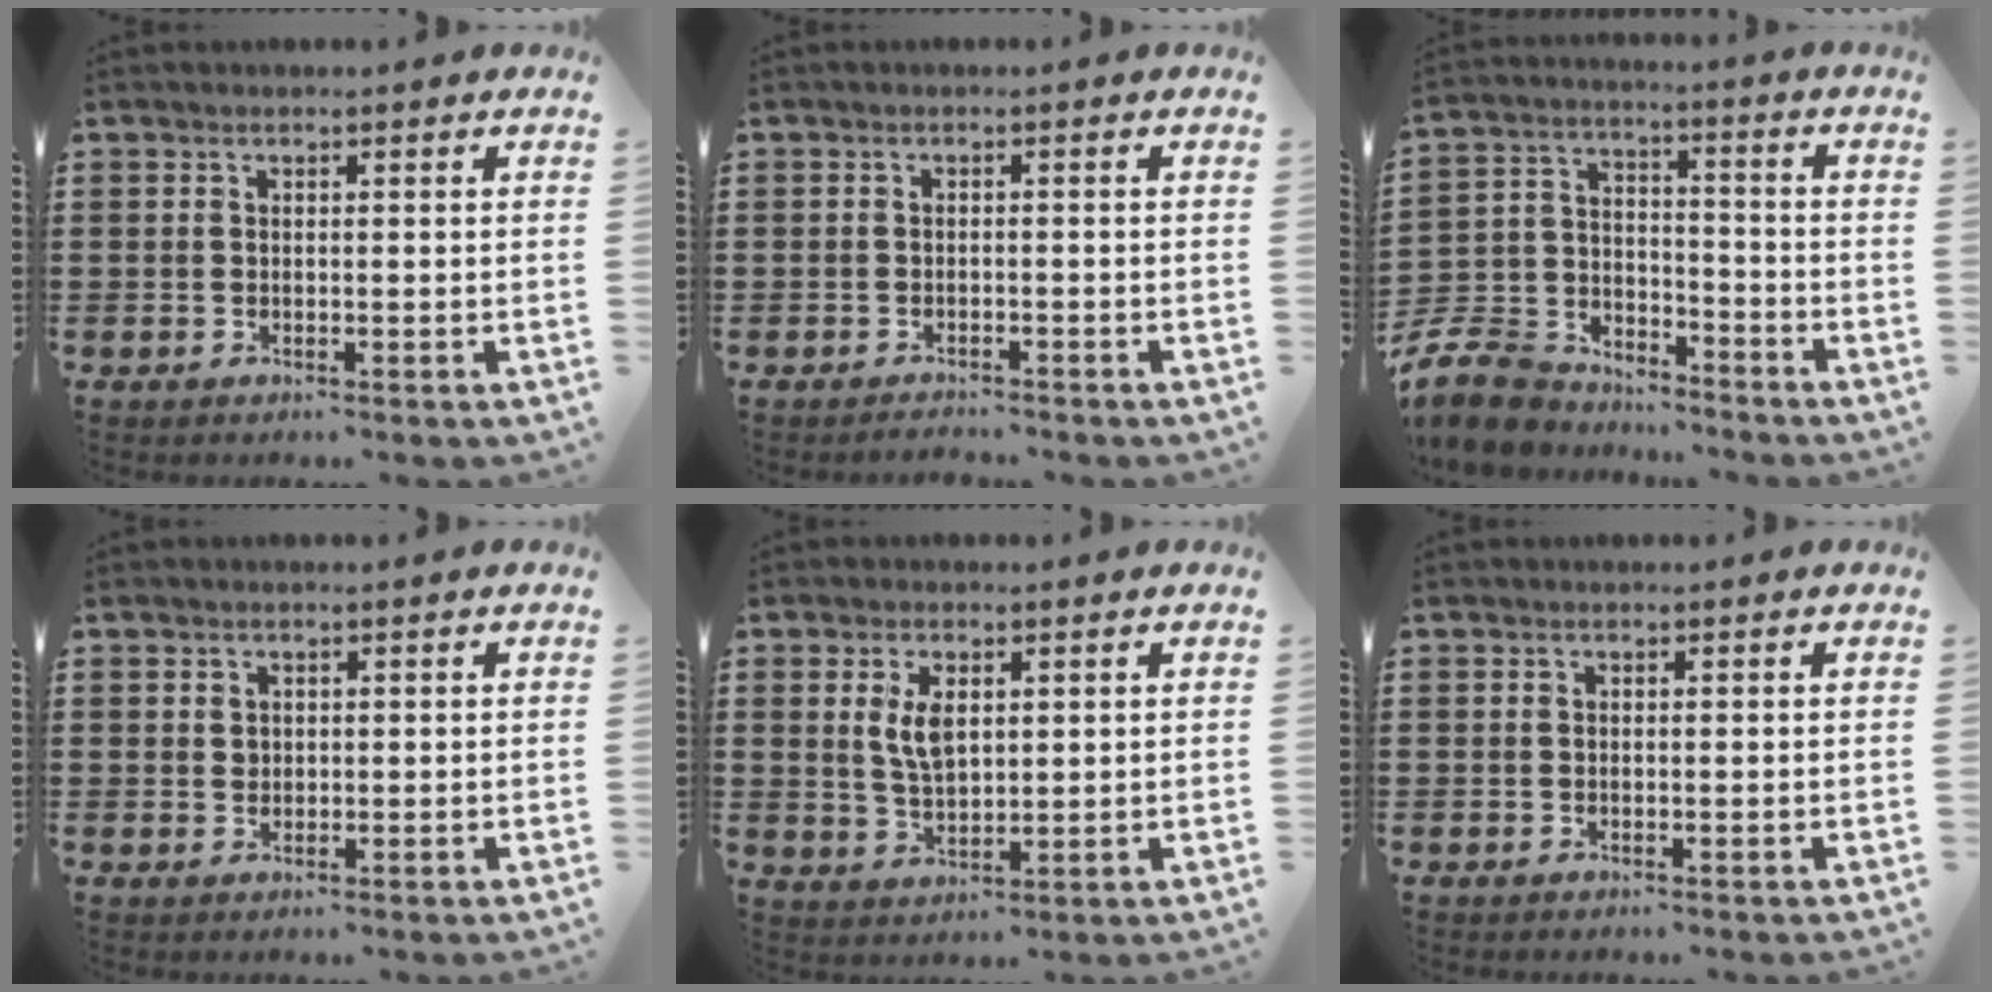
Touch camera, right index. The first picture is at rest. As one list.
[{"total": 1.2, "force": [-1.2, 0.1, -0.2], "torque": [0.000, 0.006, -0.027]}, {"total": 9.7, "force": [-8.9, 3.2, 2.2], "torque": [-0.073, 0.016, -0.181]}, {"total": 1.1, "force": [0.4, 1.0, 0.3], "torque": [-0.009, 0.004, 0.009]}, {"total": 4.9, "force": [1.4, 2.4, 4.0], "torque": [-0.086, 0.008, 0.023]}, {"total": 0.0}]